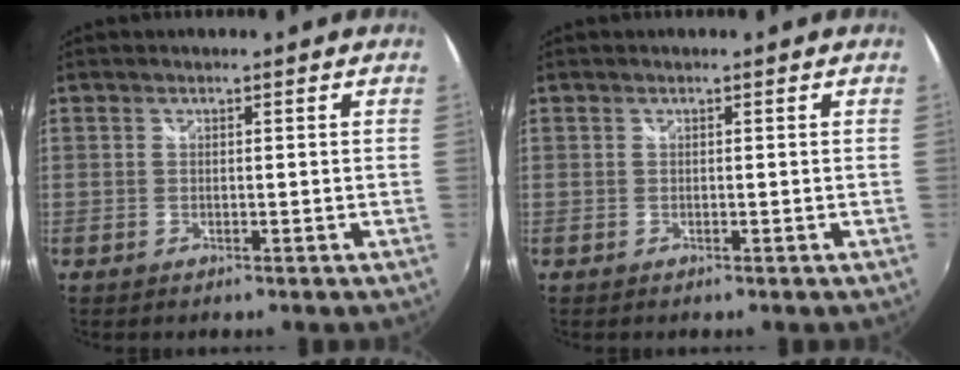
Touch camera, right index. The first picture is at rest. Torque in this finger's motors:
{"motor_torque": [0.00, 0.00, 0.00, 0.00]}